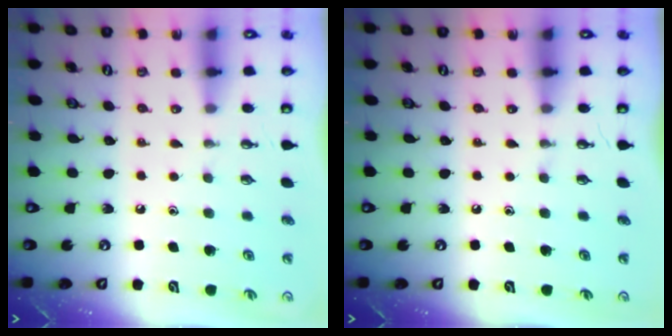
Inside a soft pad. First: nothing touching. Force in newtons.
{"total": 0.0}